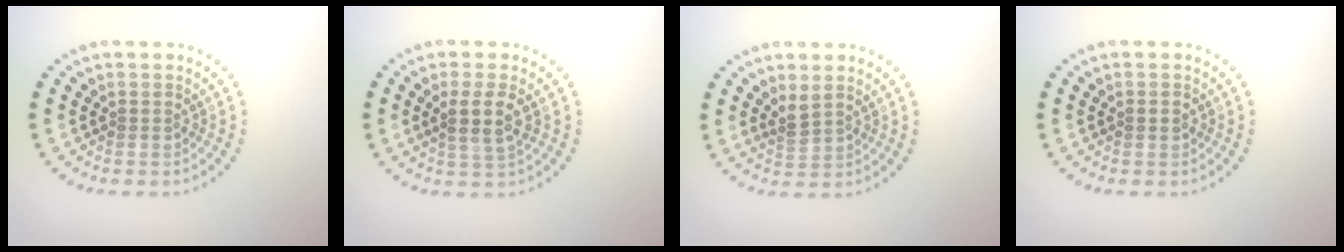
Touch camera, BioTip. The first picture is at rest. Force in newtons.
{"total": 2.6, "press": 2.3, "slide": 1.3}
{"total": 1.5, "press": 1.2, "slide": 0.9}
{"total": 1.0, "press": 1.0, "slide": 0.1}